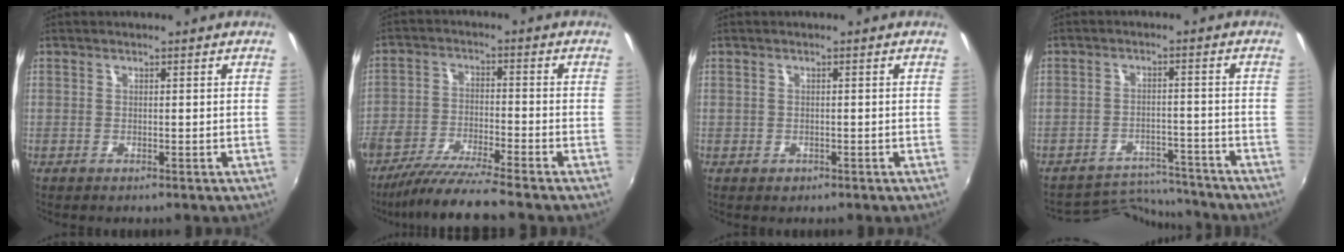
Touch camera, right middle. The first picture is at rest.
{"total": 9.3, "force": [-8.1, -0.6, 4.5], "torque": [-0.098, -0.017, -0.152]}
{"total": 1.1, "force": [-0.4, 0.9, 0.3], "torque": [-0.005, -0.003, -0.005]}
{"total": 9.7, "force": [-9.5, 1.9, 0.5], "torque": [-0.023, 0.021, -0.139]}